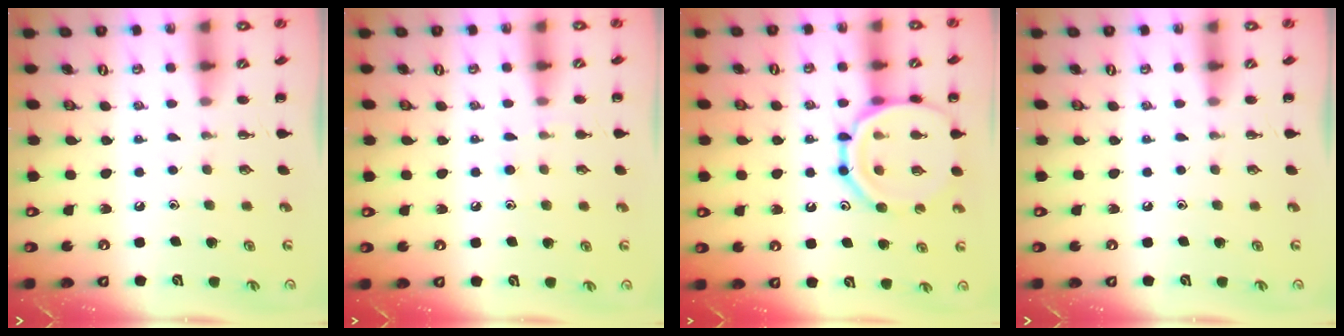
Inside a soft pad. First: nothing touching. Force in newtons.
{"total": 6.0, "press": 5.6, "slide": 2.2}
{"total": 17.0, "press": 16.9, "slide": 2.1}
{"total": 0.0}